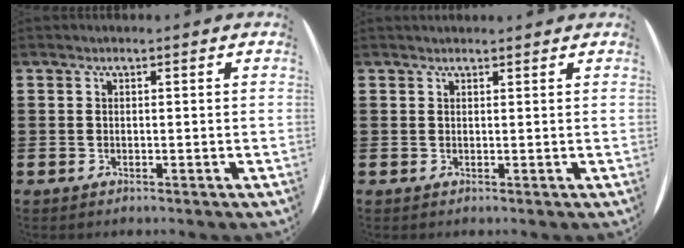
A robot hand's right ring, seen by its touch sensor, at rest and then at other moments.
{"total": 0.7, "force": [0.7, 0.0, -0.1], "torque": [0.002, 0.003, 0.013]}